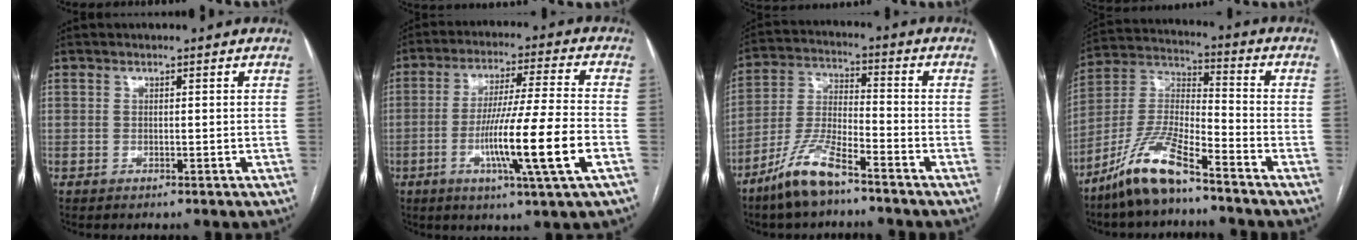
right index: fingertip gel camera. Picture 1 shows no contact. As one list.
[{"total": 14.2, "force": [-4.4, -1.1, 13.5], "torque": [-0.245, -0.012, -0.079]}, {"total": 9.7, "force": [-7.0, 1.7, 6.4], "torque": [-0.141, -0.016, -0.142]}, {"total": 12.1, "force": [-9.0, 1.8, 7.8], "torque": [-0.169, -0.006, -0.177]}]